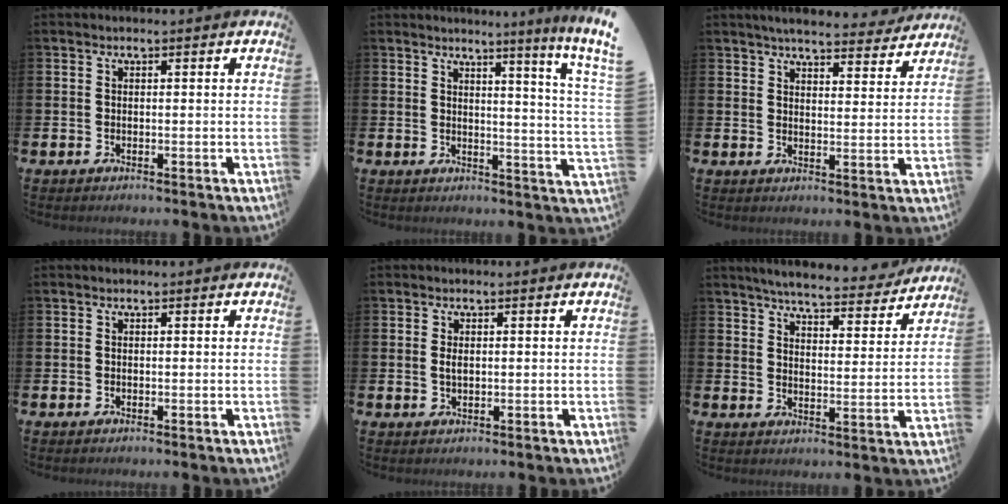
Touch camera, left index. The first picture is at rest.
{"total": 3.7, "force": [3.2, -1.1, 1.4], "torque": [-0.028, -0.040, 0.044]}
{"total": 5.2, "force": [5.0, 0.6, 1.2], "torque": [-0.024, -0.031, 0.085]}
{"total": 0.0}
{"total": 1.3, "force": [0.3, 0.7, 1.1], "torque": [-0.009, 0.000, 0.002]}
{"total": 5.8, "force": [5.5, 0.5, 1.5], "torque": [-0.035, -0.041, 0.091]}